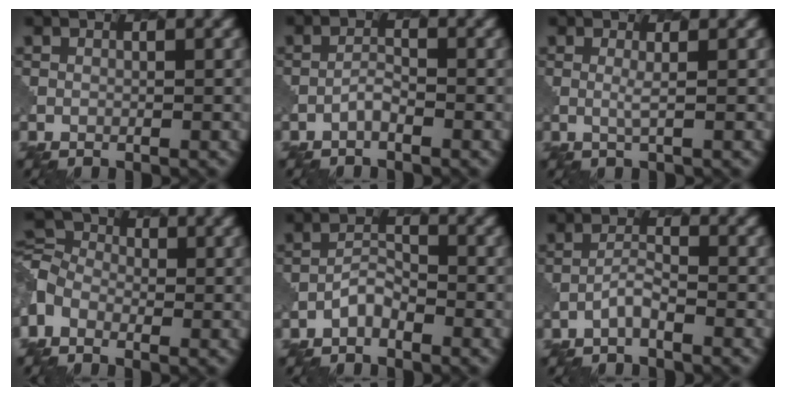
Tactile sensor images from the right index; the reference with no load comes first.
{"total": 0.8, "force": [-0.6, 0.1, 0.5], "torque": [-0.010, 0.004, -0.015]}
{"total": 1.1, "force": [0.5, 0.2, 1.0], "torque": [-0.017, -0.004, 0.005]}
{"total": 4.1, "force": [-1.8, 2.9, 2.2], "torque": [-0.049, 0.006, -0.055]}
{"total": 1.4, "force": [-1.1, 0.6, 0.7], "torque": [-0.012, 0.008, -0.025]}
{"total": 1.2, "force": [-1.0, 0.1, 0.7], "torque": [-0.014, 0.006, -0.025]}